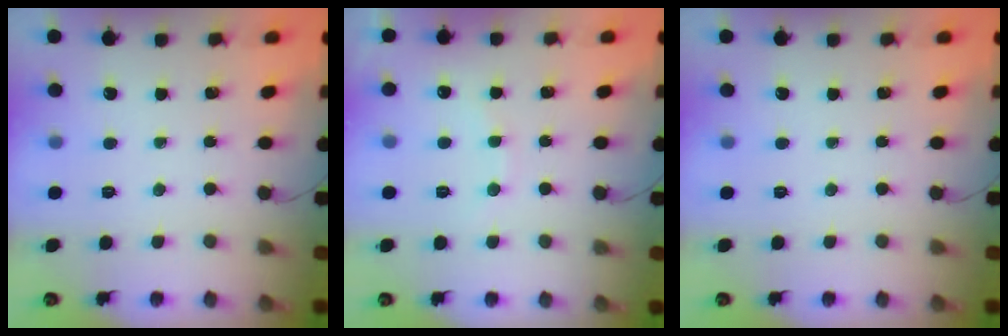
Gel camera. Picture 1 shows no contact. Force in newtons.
{"total": 7.7, "press": 7.6, "slide": 1.2}
{"total": 0.0}